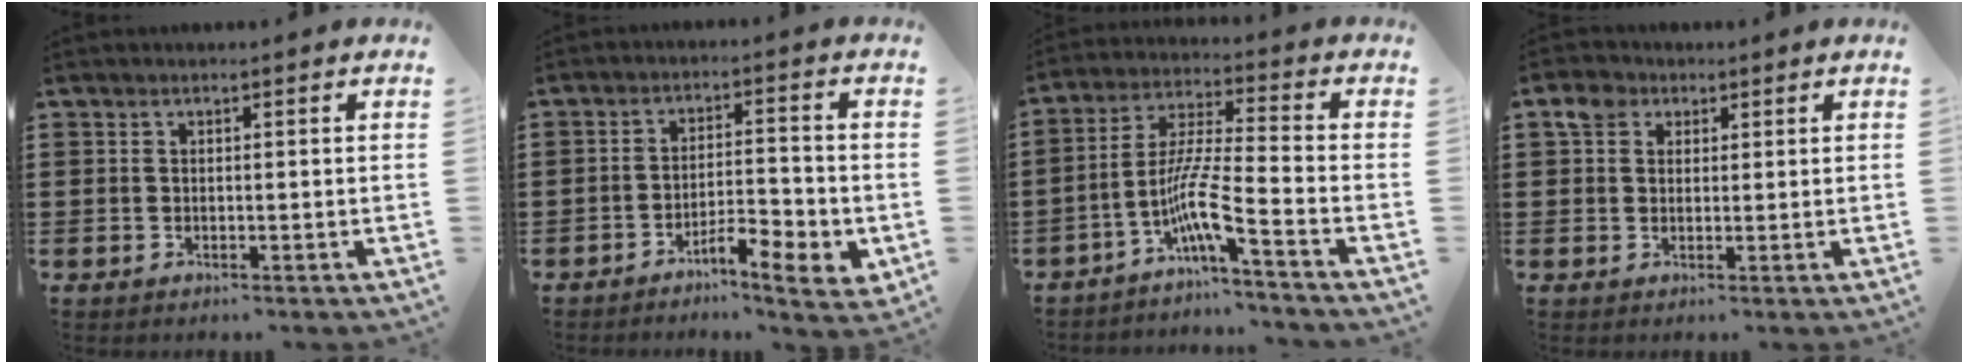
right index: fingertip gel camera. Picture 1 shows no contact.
{"total": 5.7, "force": [-4.1, 1.1, 3.8], "torque": [-0.063, 0.000, -0.072]}
{"total": 8.9, "force": [-4.8, 0.8, 7.4], "torque": [-0.162, -0.011, -0.098]}
{"total": 3.6, "force": [1.8, 2.8, 1.3], "torque": [-0.039, 0.013, 0.031]}